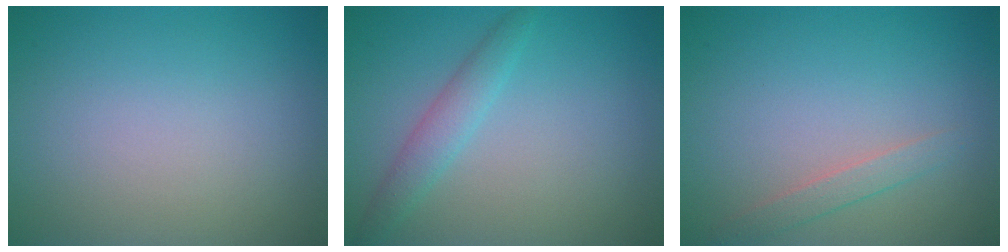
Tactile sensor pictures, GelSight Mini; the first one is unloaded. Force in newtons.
{"total": 2.2, "press": 2.2, "slide": 0.1}
{"total": 1.4, "press": 1.4, "slide": 0.1}